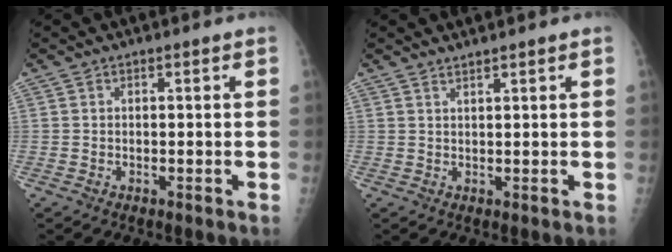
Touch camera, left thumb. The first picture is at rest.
{"total": 1.4, "force": [1.3, -0.1, 0.5], "torque": [-0.005, -0.009, 0.025]}